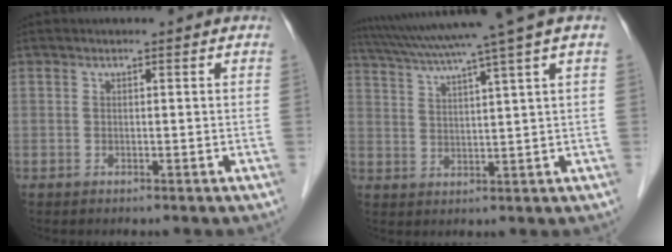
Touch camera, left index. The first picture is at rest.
{"total": 12.5, "force": [9.3, -2.1, 8.0], "torque": [-0.136, 0.012, 0.140]}